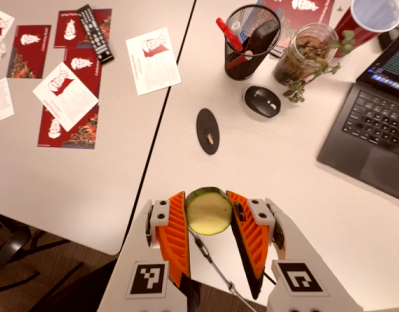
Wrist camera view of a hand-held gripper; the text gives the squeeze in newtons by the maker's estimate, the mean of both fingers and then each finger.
{"total": 11.4, "left": 11.3, "right": 11.6}